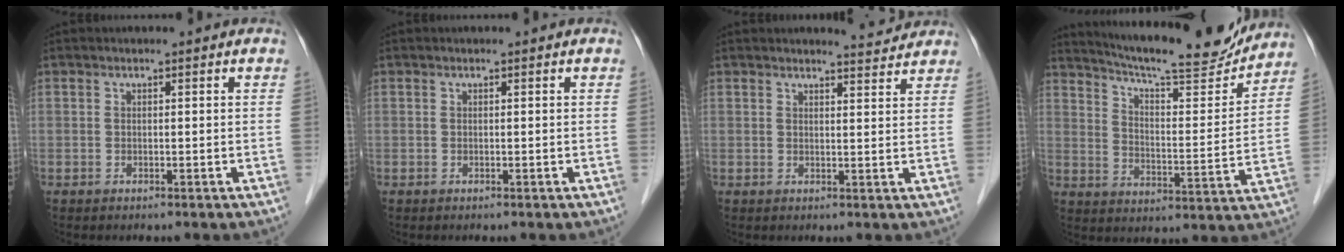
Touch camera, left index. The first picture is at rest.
{"total": 0.0}
{"total": 3.2, "force": [3.2, 0.1, 0.2], "torque": [-0.012, -0.008, 0.038]}
{"total": 19.1, "force": [17.8, 1.5, 7.0], "torque": [-0.116, -0.032, 0.250]}